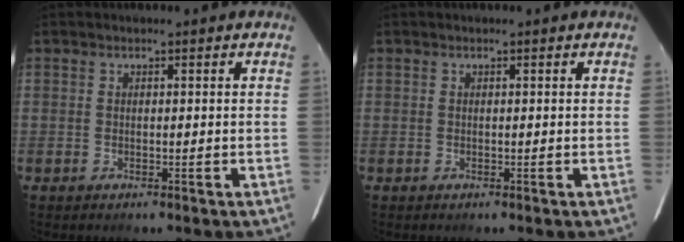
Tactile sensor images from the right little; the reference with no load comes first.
{"total": 0.0}